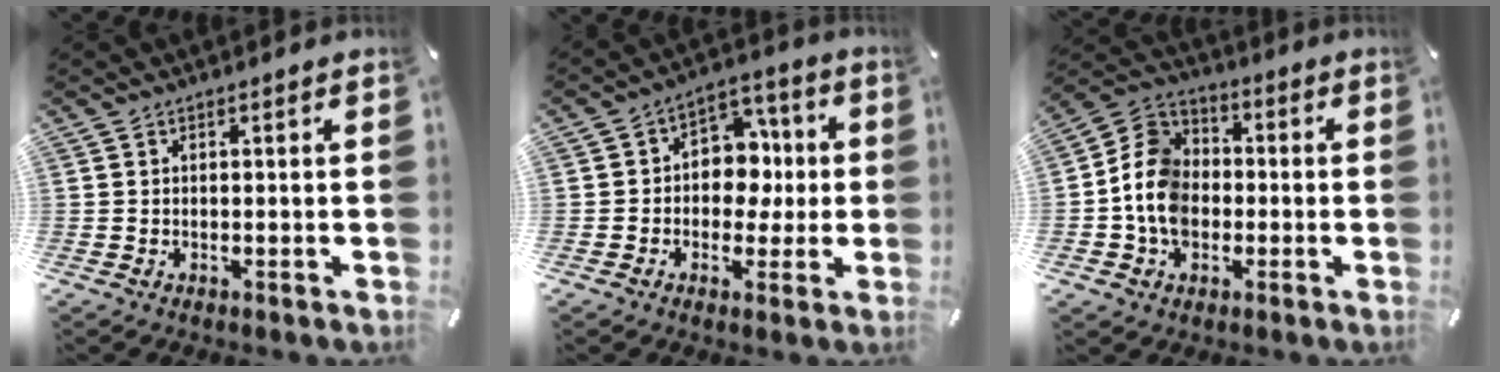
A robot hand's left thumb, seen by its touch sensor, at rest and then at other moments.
{"total": 8.5, "force": [-0.8, 7.5, 3.8], "torque": [-0.050, 0.010, -0.015]}
{"total": 11.0, "force": [-2.6, 9.3, 5.3], "torque": [-0.132, 0.033, -0.048]}